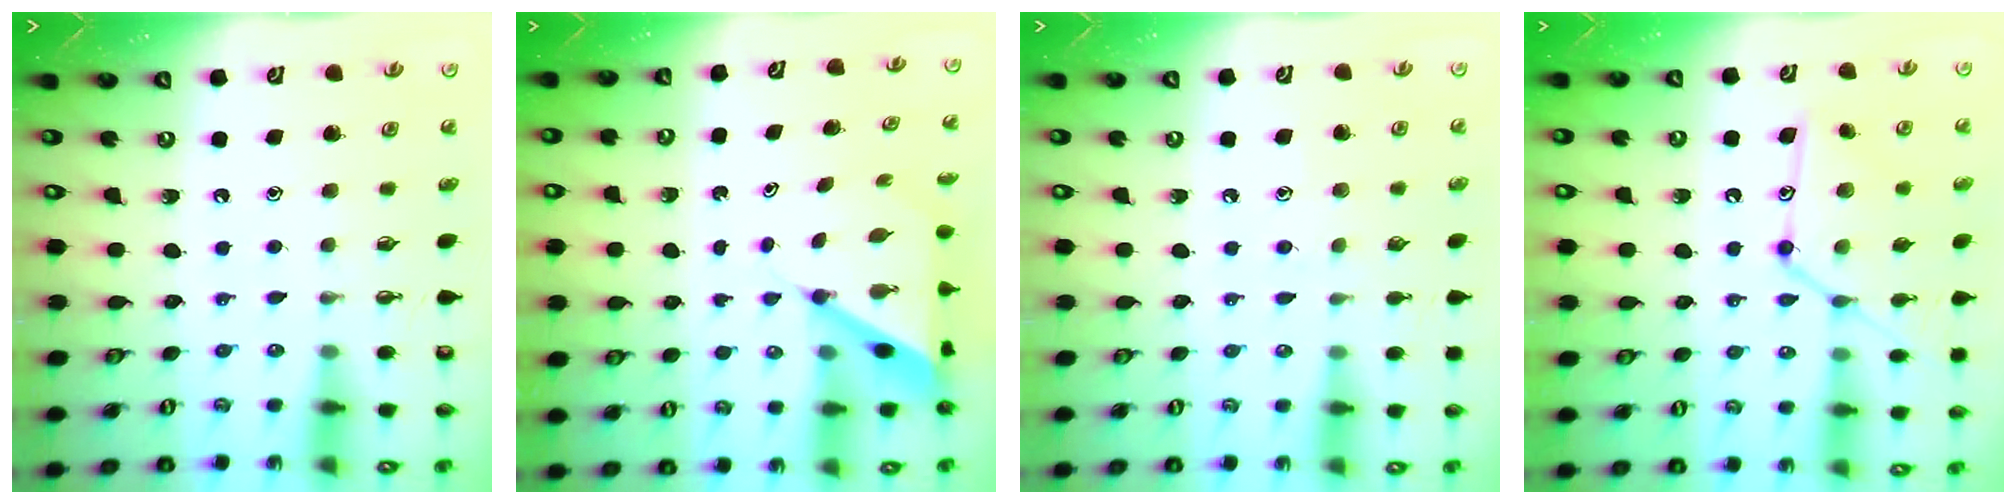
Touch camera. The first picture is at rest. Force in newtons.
{"total": 7.5, "press": 7.4, "slide": 0.7}
{"total": 5.4, "press": 5.4, "slide": 0.7}
{"total": 15.1, "press": 15.1, "slide": 1.0}